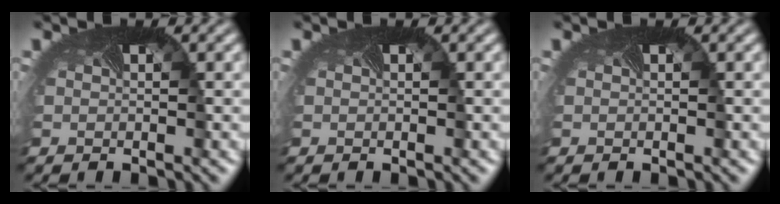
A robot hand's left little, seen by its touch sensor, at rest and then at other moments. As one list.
[{"total": 0.0}, {"total": 0.0}]